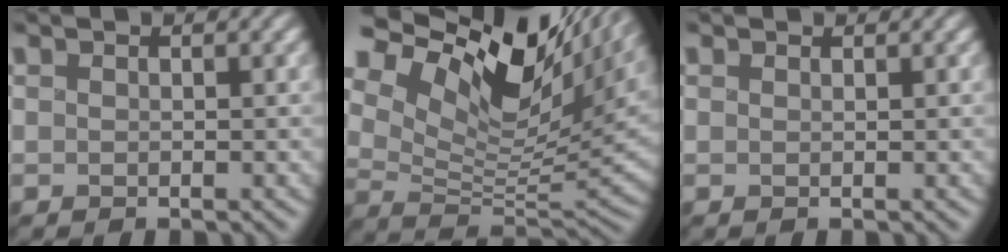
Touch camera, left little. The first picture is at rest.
{"total": 15.1, "force": [8.4, 6.9, 10.5], "torque": [-0.210, 0.037, 0.144]}
{"total": 0.0}